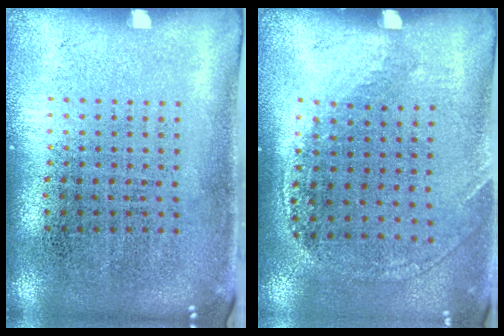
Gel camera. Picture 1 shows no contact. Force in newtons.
{"total": 1.1, "press": 0.9, "slide": 0.7}